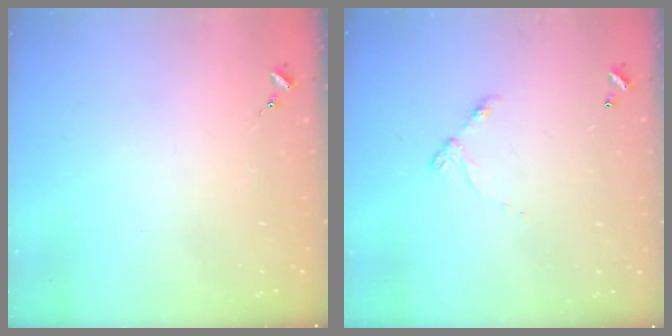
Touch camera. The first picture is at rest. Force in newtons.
{"total": 5.8, "press": 5.8, "slide": 0.5}